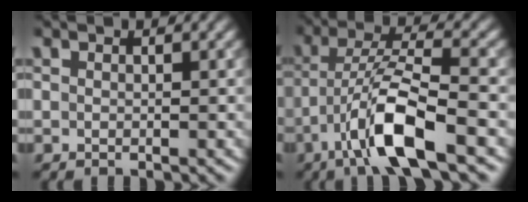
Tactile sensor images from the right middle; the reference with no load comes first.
{"total": 8.5, "force": [-4.4, 1.9, 7.1], "torque": [-0.133, 0.009, -0.085]}